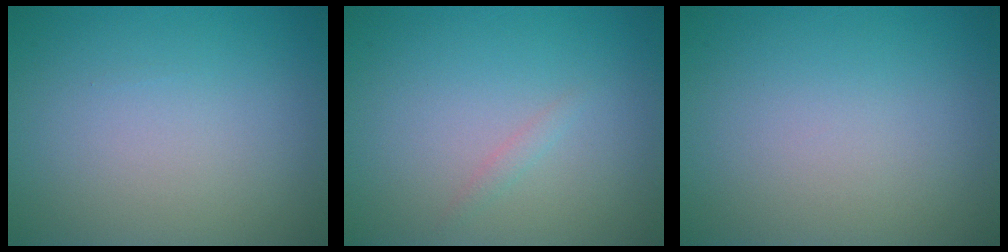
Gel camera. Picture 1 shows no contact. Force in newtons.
{"total": 0.7, "press": 0.7, "slide": 0.1}
{"total": 0.0}